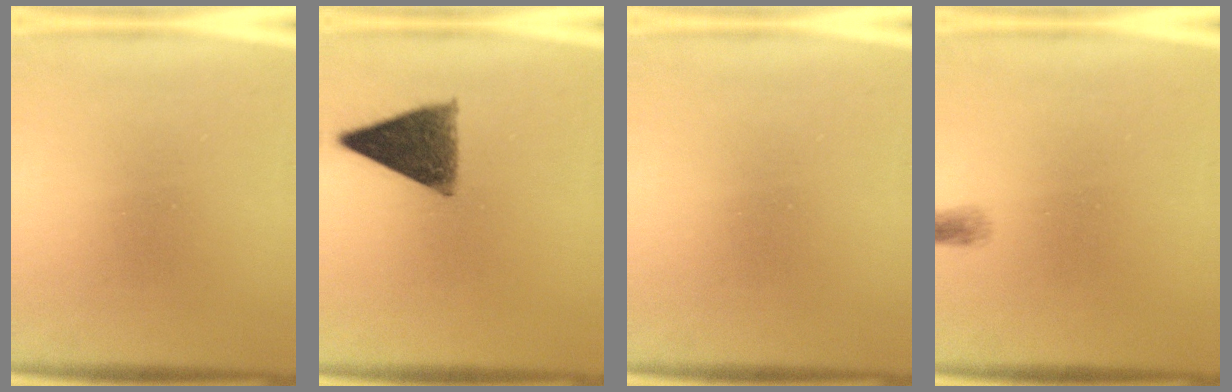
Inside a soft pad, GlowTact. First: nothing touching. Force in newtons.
{"total": 10.1}
{"total": 0.0}
{"total": 0.6}